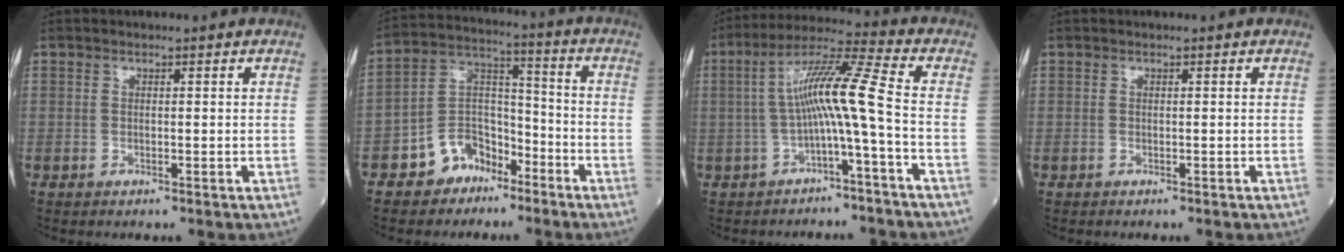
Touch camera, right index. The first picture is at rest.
{"total": 9.5, "force": [-6.0, 6.4, 3.6], "torque": [-0.080, 0.030, -0.110]}
{"total": 10.4, "force": [-1.7, -0.2, 10.3], "torque": [-0.194, 0.032, -0.031]}
{"total": 0.0}